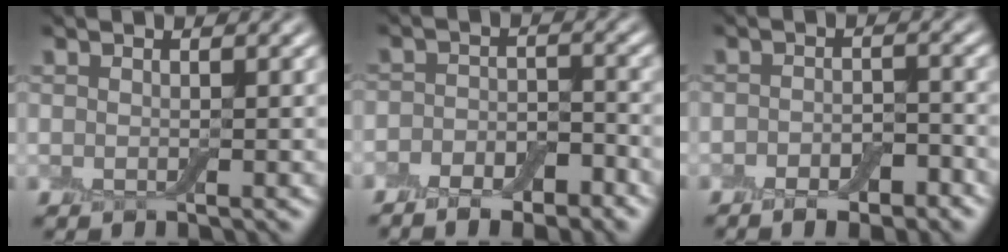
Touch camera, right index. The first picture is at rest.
{"total": 5.7, "force": [-3.9, 3.0, 2.8], "torque": [-0.004, 0.001, -0.063]}
{"total": 3.8, "force": [-2.3, 1.8, 2.5], "torque": [-0.023, 0.005, -0.034]}